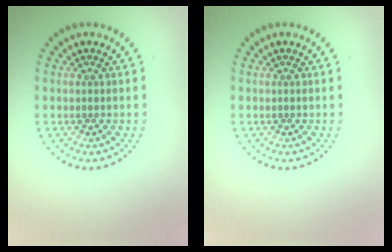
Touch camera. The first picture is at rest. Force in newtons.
{"total": 0.0}